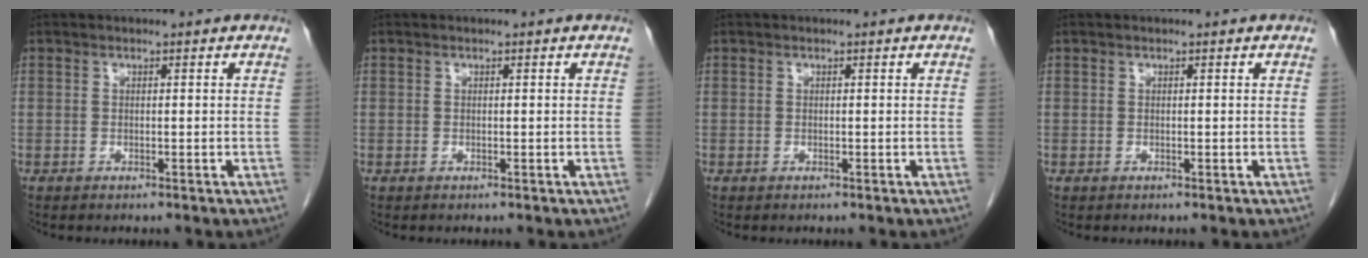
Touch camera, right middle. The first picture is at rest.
{"total": 0.0}
{"total": 0.0}
{"total": 0.0}